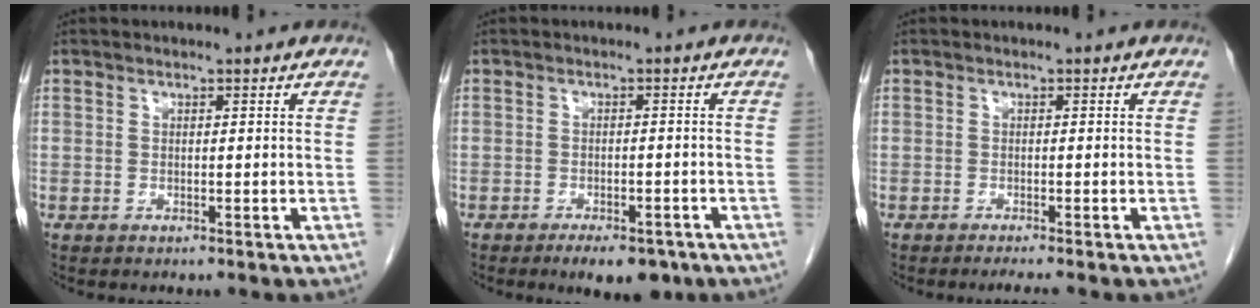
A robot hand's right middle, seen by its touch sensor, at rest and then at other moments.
{"total": 6.2, "force": [-4.5, 2.4, 3.5], "torque": [-0.040, -0.001, -0.061]}
{"total": 2.0, "force": [-1.7, -0.4, 1.0], "torque": [-0.013, -0.001, -0.027]}